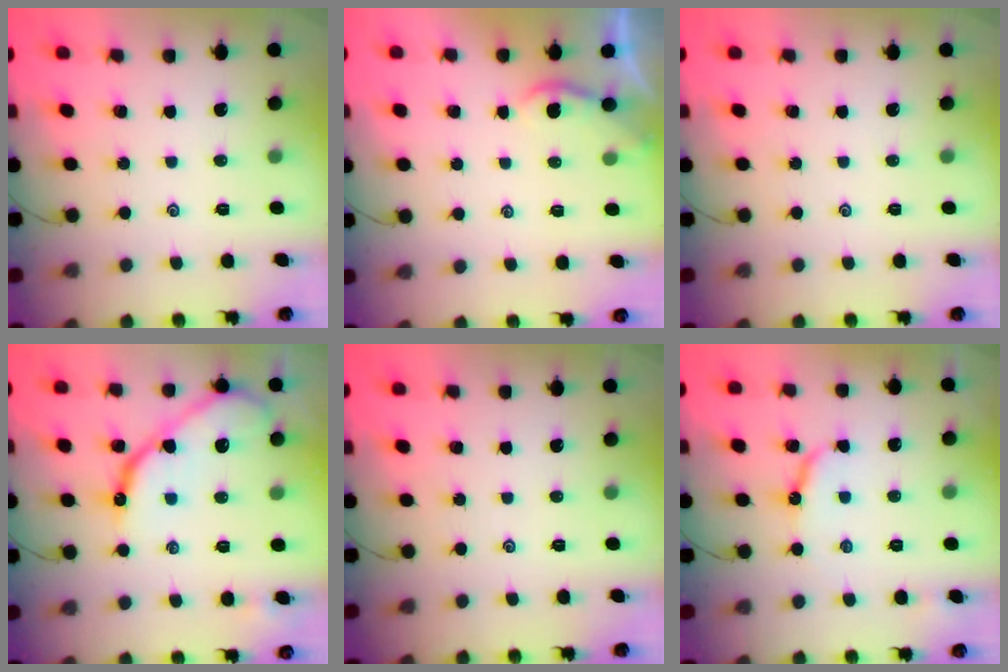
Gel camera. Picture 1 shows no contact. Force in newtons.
{"total": 1.6, "press": 1.6, "slide": 0.2}
{"total": 0.0}
{"total": 11.7, "press": 11.6, "slide": 1.1}
{"total": 0.0}
{"total": 7.1, "press": 7.1, "slide": 0.6}